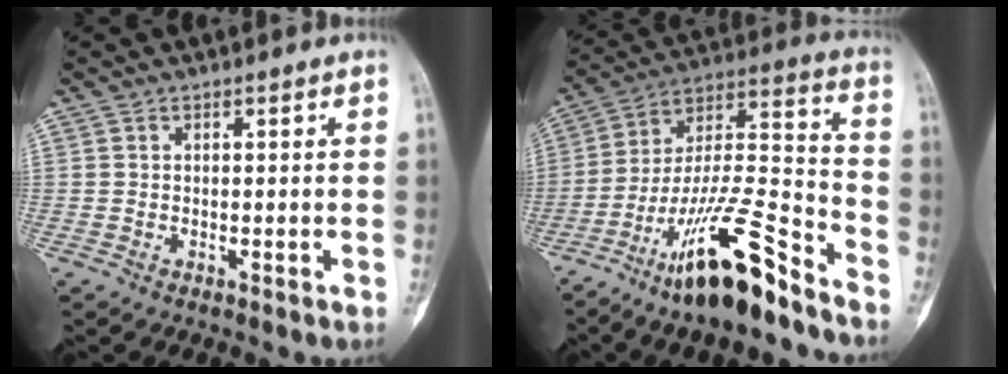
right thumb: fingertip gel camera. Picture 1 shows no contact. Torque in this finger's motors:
{"motor_torque": [0.99, 0.76, 1.74, -1.03, 0.48]}